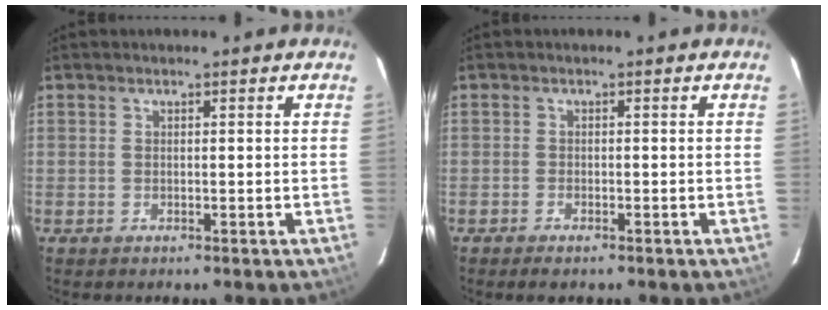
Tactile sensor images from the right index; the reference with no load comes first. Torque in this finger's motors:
{"motor_torque": [0.10, -0.04, 0.03, 0.00]}